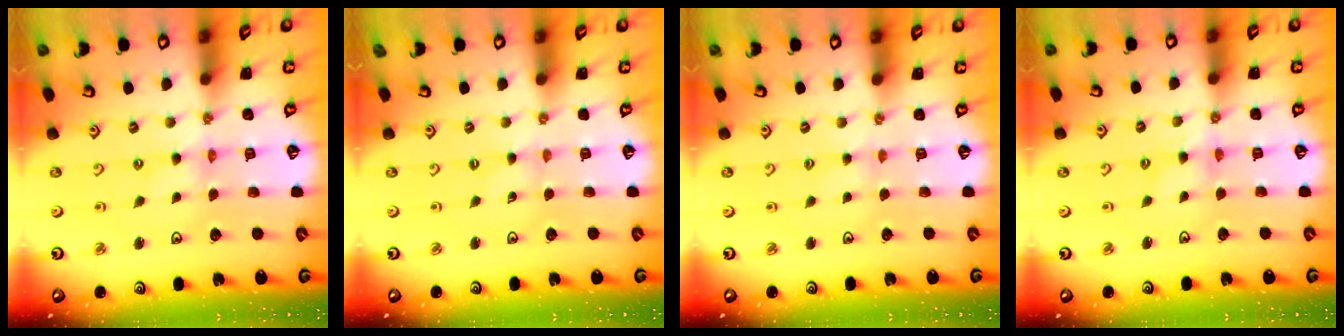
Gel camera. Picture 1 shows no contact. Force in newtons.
{"total": 0.0}
{"total": 1.2, "press": 1.2, "slide": 0.3}
{"total": 4.0, "press": 3.9, "slide": 0.4}